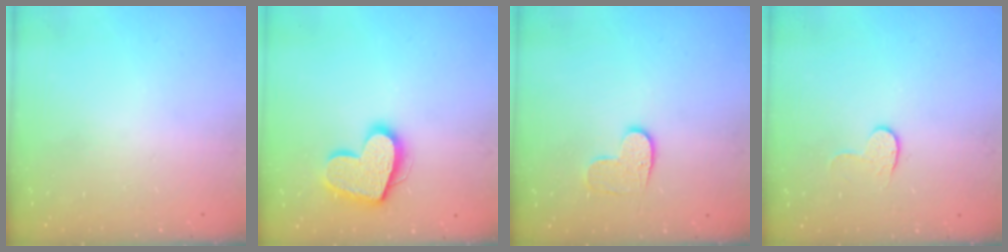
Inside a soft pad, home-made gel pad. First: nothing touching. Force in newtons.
{"total": 15.8, "press": 15.7, "slide": 1.4}
{"total": 7.0, "press": 7.0, "slide": 0.2}
{"total": 3.6, "press": 3.6, "slide": 0.4}